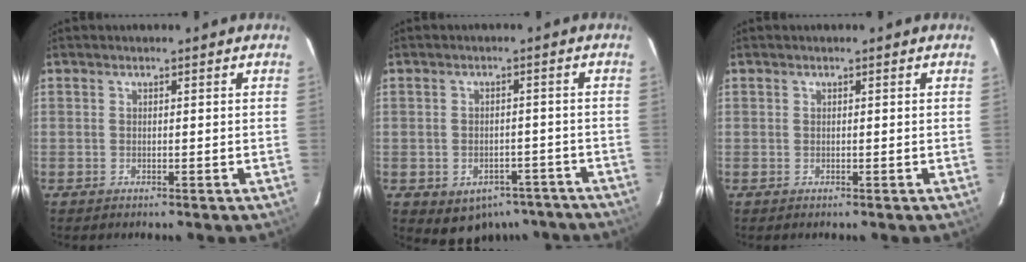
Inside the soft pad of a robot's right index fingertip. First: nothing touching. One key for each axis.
{"total": 10.2, "fx": -7.1, "fy": 6.5, "fz": 3.3, "tx": -0.064, "ty": 0.021, "tz": -0.065}
{"total": 0.0}